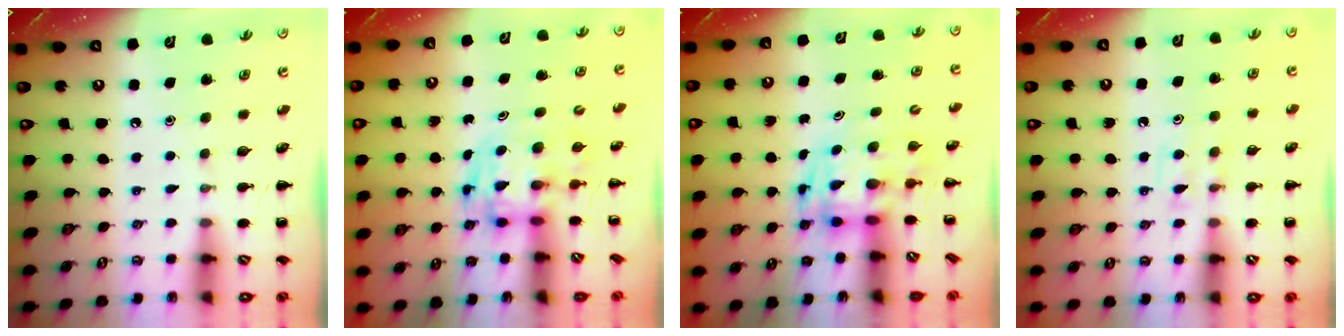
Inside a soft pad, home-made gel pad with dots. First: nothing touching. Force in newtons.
{"total": 3.4, "press": 3.4, "slide": 0.6}
{"total": 3.5, "press": 3.4, "slide": 0.7}
{"total": 5.7, "press": 5.4, "slide": 1.9}